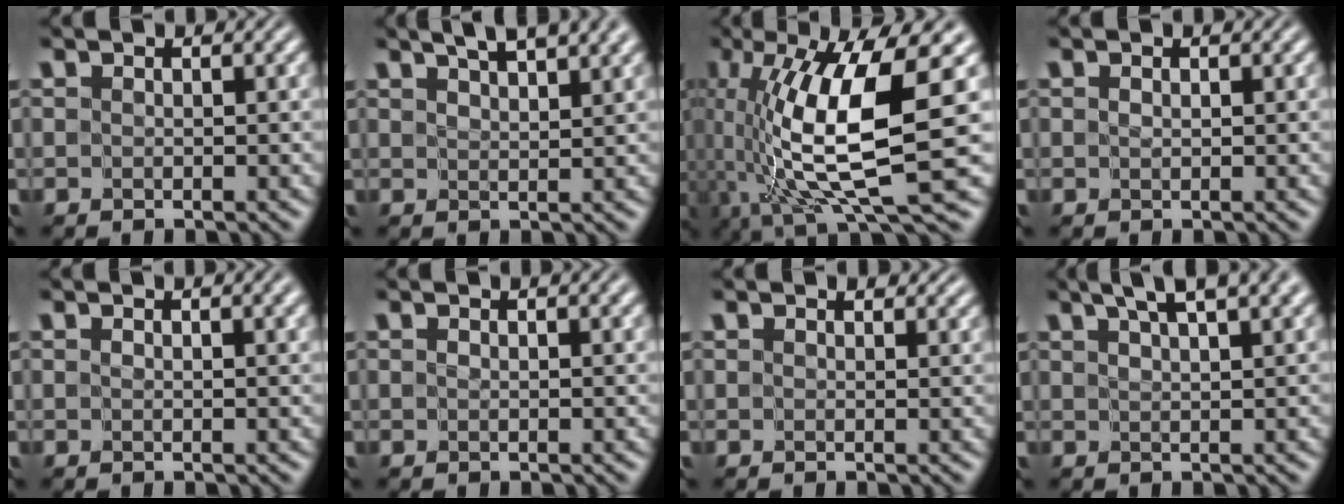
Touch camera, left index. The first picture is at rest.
{"total": 5.9, "force": [4.1, 1.7, 3.9], "torque": [-0.032, 0.028, 0.039]}
{"total": 12.0, "force": [-0.2, 3.2, 11.6], "torque": [-0.212, -0.006, 0.008]}
{"total": 0.0}
{"total": 2.0, "force": [1.1, 0.5, 1.6], "torque": [-0.009, 0.004, 0.013]}
{"total": 0.8, "force": [0.6, 0.0, 0.6], "torque": [-0.002, -0.003, 0.011]}
{"total": 1.8, "force": [1.4, 0.7, 0.9], "torque": [-0.007, 0.001, 0.018]}
{"total": 5.4, "force": [3.7, 1.1, 3.8], "torque": [-0.043, 0.025, 0.043]}